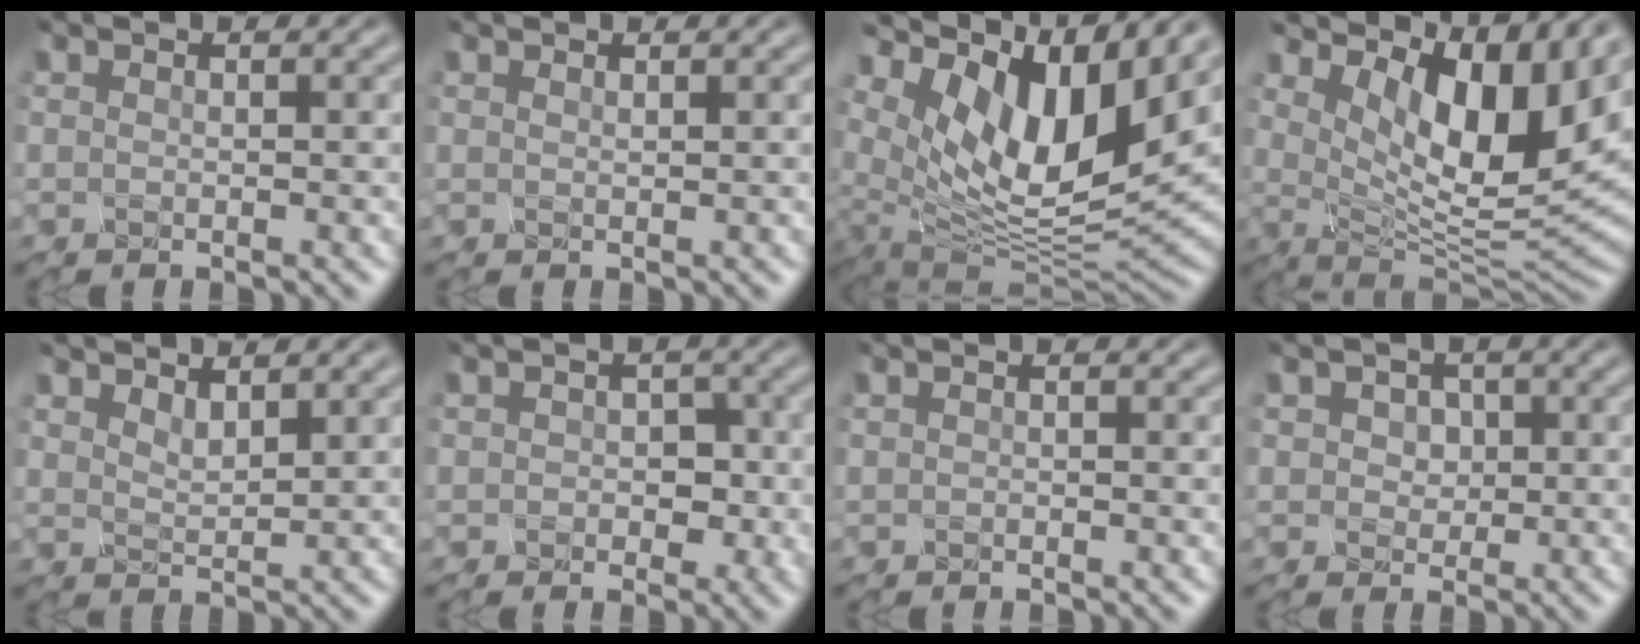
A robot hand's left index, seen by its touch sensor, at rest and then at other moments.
{"total": 0.6, "force": [0.5, 0.1, 0.2], "torque": [-0.009, 0.000, 0.010]}
{"total": 14.7, "force": [4.2, 7.2, 12.1], "torque": [-0.231, 0.022, 0.061]}
{"total": 15.0, "force": [5.0, 7.6, 11.9], "torque": [-0.227, 0.024, 0.089]}
{"total": 2.9, "force": [2.0, 1.2, 1.7], "torque": [-0.041, -0.006, 0.030]}
{"total": 3.6, "force": [-0.9, 2.8, 2.0], "torque": [-0.054, -0.005, 0.000]}
{"total": 0.0}
{"total": 3.4, "force": [0.4, 2.9, 1.7], "torque": [-0.070, 0.003, 0.018]}